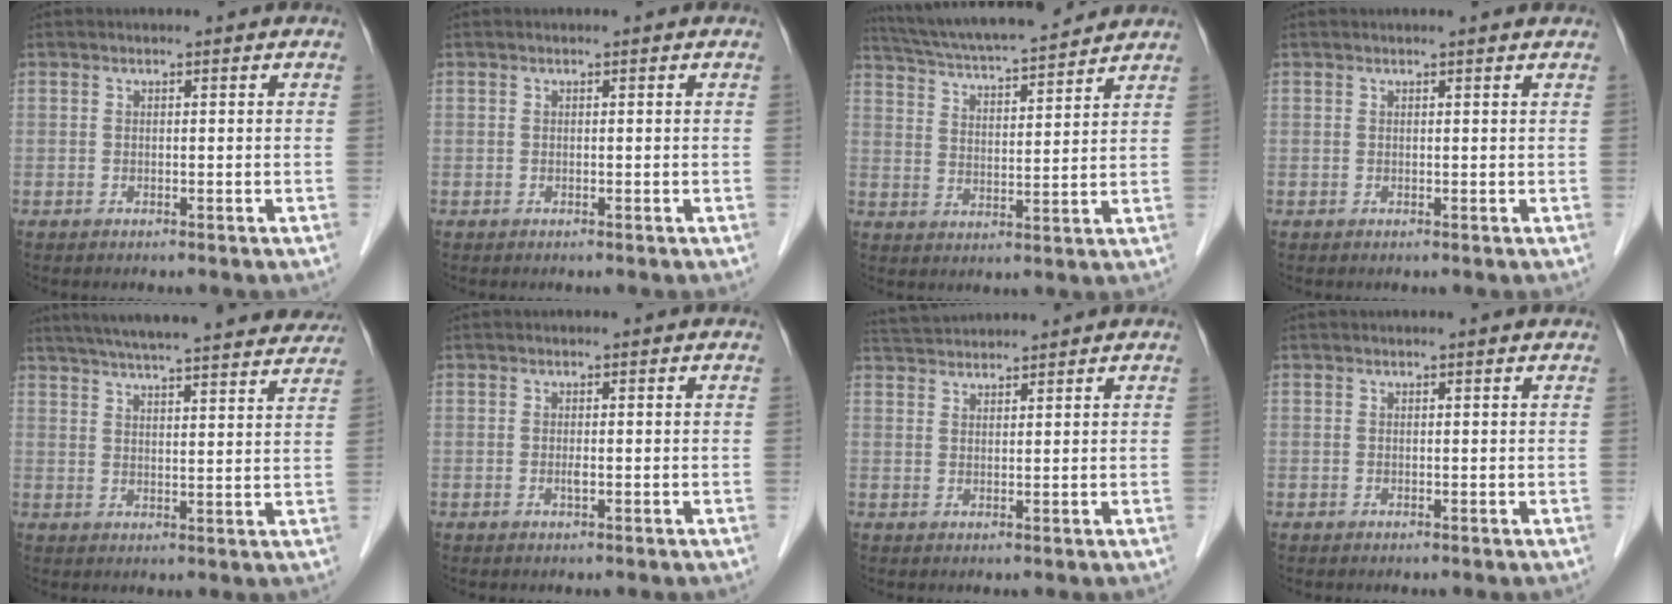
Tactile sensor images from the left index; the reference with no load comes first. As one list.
[{"total": 0.0}, {"total": 16.1, "force": [14.6, 1.8, 6.5], "torque": [-0.119, 0.027, 0.234]}, {"total": 1.9, "force": [1.8, -0.1, 0.4], "torque": [-0.012, 0.003, 0.018]}, {"total": 28.0, "force": [25.5, 3.2, 11.2], "torque": [-0.186, -0.017, 0.322]}, {"total": 0.6, "force": [-0.2, 0.1, 0.6], "torque": [-0.015, -0.003, -0.004]}, {"total": 5.6, "force": [5.5, 0.0, 1.0], "torque": [-0.025, 0.035, 0.098]}, {"total": 1.3, "force": [1.2, -0.1, 0.3], "torque": [-0.013, 0.004, 0.013]}]